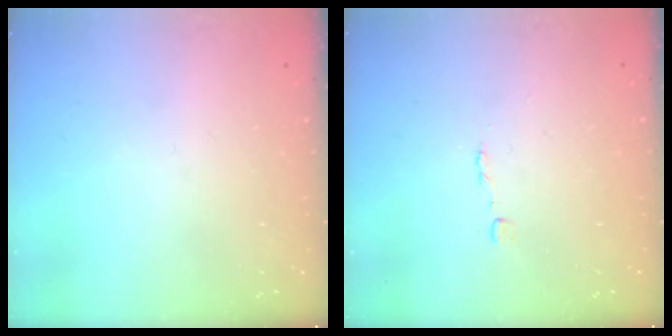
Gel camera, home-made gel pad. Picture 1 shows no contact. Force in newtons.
{"total": 1.8, "press": 1.8, "slide": 0.1}